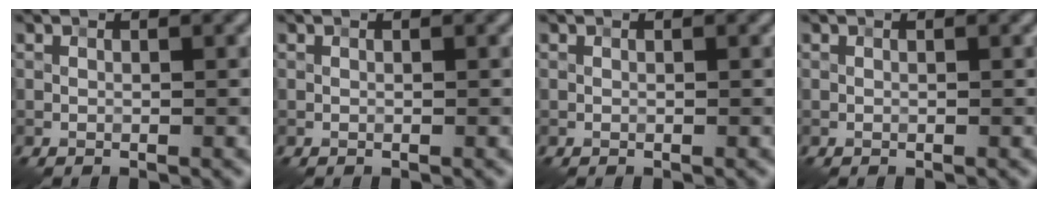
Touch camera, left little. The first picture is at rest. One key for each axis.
{"total": 0.0}
{"total": 0.0}
{"total": 0.0}